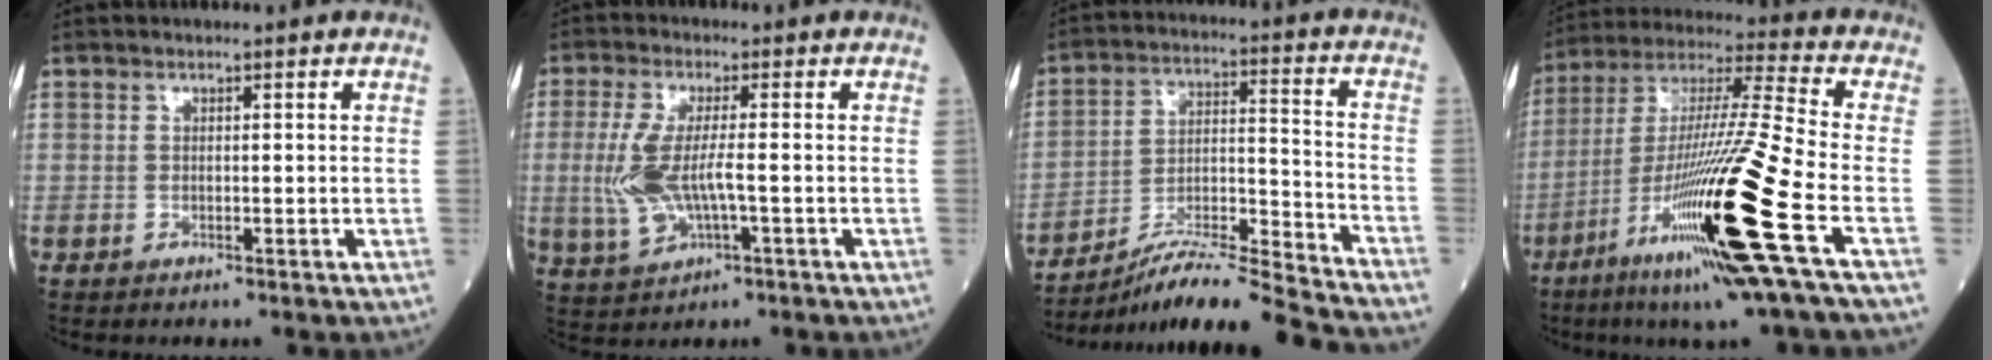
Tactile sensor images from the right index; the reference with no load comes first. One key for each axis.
{"total": 7.9, "fx": -0.9, "fy": 2.2, "fz": 7.5, "tx": -0.177, "ty": -0.006, "tz": -0.014}
{"total": 17.7, "fx": -16.4, "fy": -1.6, "fz": 6.3, "tx": -0.120, "ty": -0.003, "tz": -0.276}
{"total": 22.9, "fx": -8.9, "fy": -0.8, "fz": 21.1, "tx": -0.404, "ty": -0.045, "tz": -0.168}